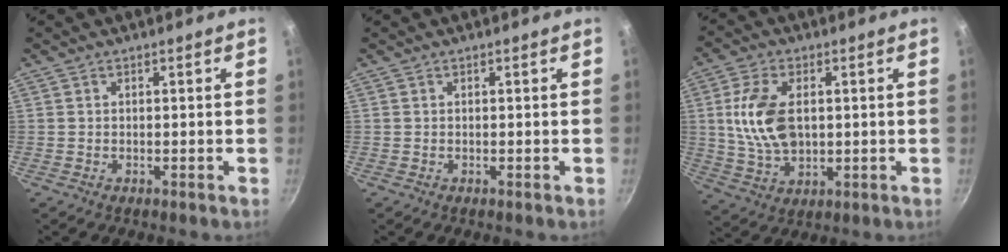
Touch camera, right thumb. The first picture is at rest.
{"total": 0.0}
{"total": 14.0, "force": [1.7, 8.6, 10.9], "torque": [-0.195, -0.004, 0.036]}